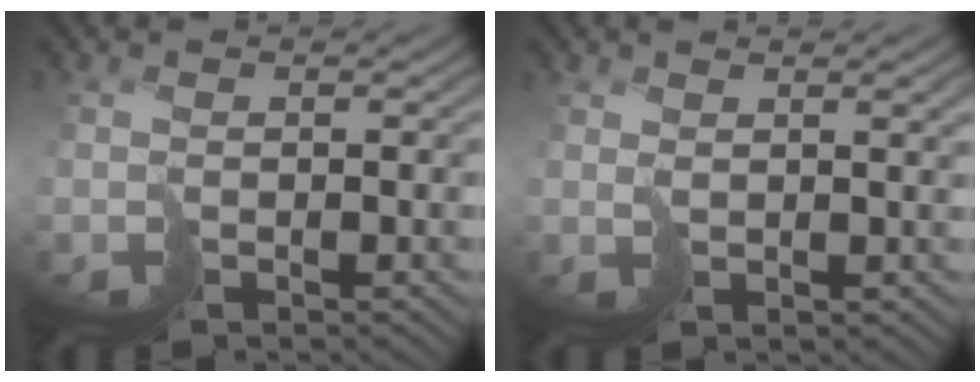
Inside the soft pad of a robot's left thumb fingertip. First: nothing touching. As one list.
[{"total": 2.3, "force": [2.1, -0.2, 0.8], "torque": [-0.014, 0.005, 0.047]}]